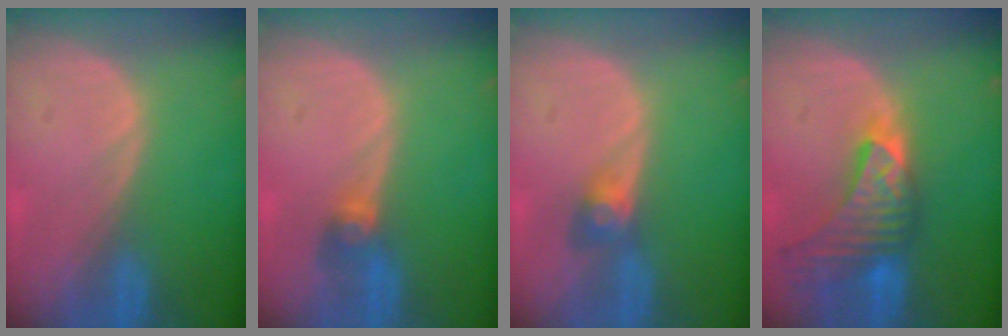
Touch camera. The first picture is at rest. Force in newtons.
{"total": 2.7, "press": 2.7, "slide": 0.1}
{"total": 3.0, "press": 2.7, "slide": 1.4}
{"total": 9.2, "press": 8.5, "slide": 3.7}